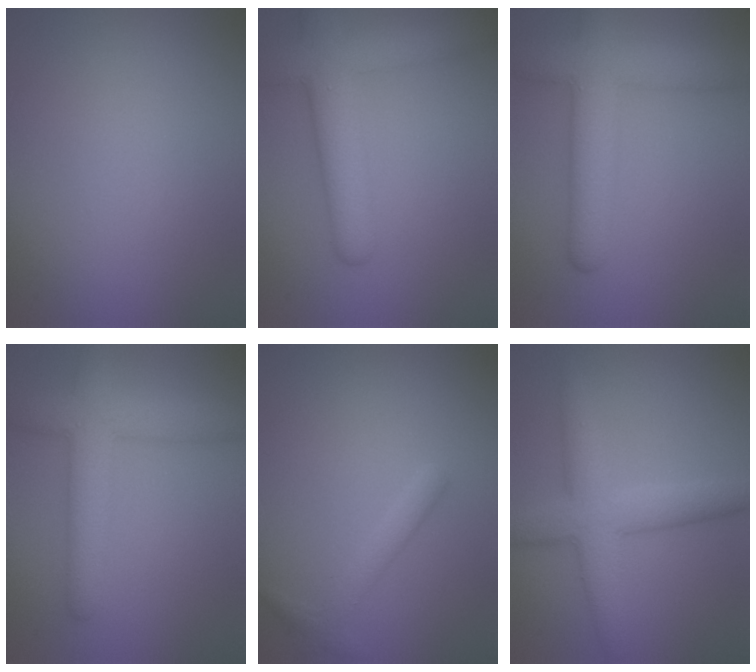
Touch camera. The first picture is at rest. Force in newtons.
{"total": 6.0, "press": 6.0, "slide": 0.2}
{"total": 6.6, "press": 6.6, "slide": 0.4}
{"total": 5.2, "press": 5.2, "slide": 0.3}
{"total": 1.7, "press": 1.7, "slide": 0.1}
{"total": 5.3, "press": 5.3, "slide": 0.1}